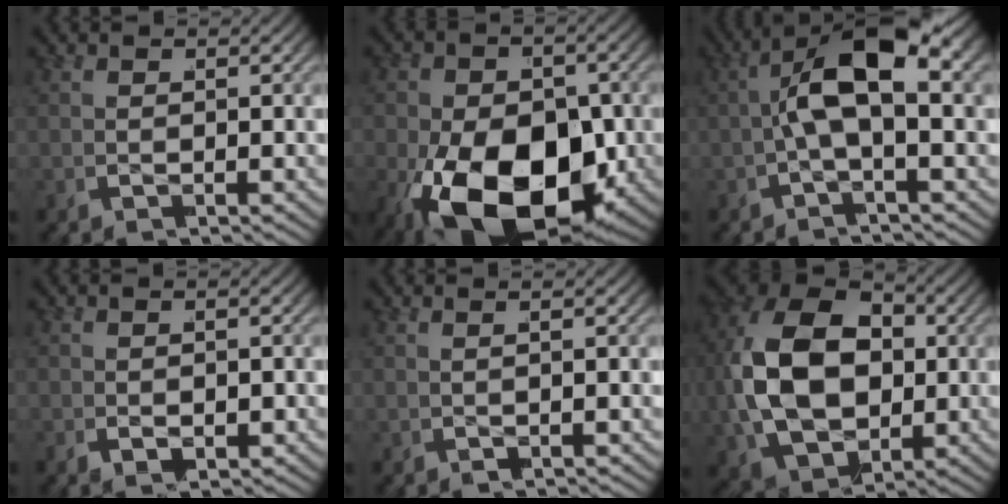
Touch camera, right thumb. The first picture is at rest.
{"total": 19.0, "force": [-5.1, 12.2, 13.7], "torque": [-0.258, -0.071, -0.051]}
{"total": 10.2, "force": [0.7, 4.1, 9.3], "torque": [-0.175, 0.018, -0.004]}
{"total": 1.3, "force": [-0.7, 0.8, 0.7], "torque": [-0.013, -0.002, -0.010]}
{"total": 1.1, "force": [-0.1, -1.0, -0.2], "torque": [0.005, 0.016, -0.007]}
{"total": 19.0, "force": [0.7, 13.5, 13.3], "torque": [-0.318, -0.029, 0.025]}